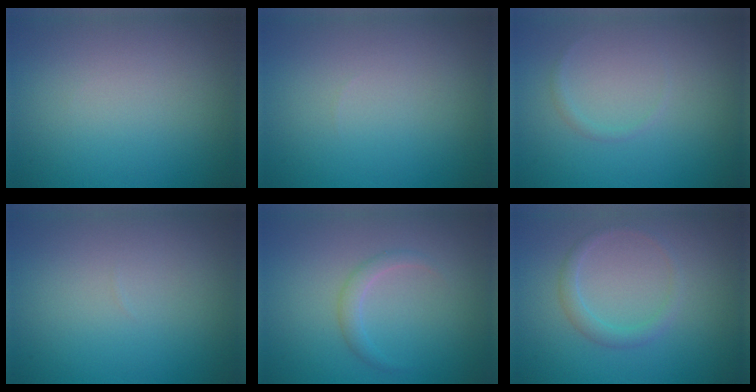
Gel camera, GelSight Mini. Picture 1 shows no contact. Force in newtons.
{"total": 0.0}
{"total": 0.6, "press": 0.6, "slide": 0.1}
{"total": 0.0}
{"total": 1.2, "press": 1.2, "slide": 0.0}
{"total": 1.5, "press": 1.5, "slide": 0.1}